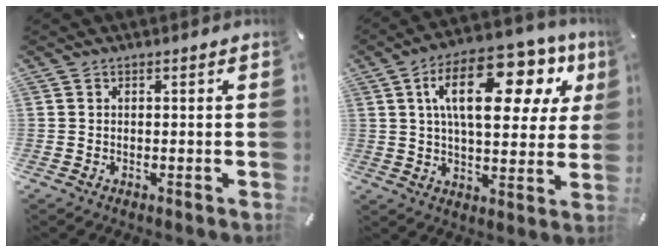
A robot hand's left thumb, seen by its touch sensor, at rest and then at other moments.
{"total": 22.0, "force": [8.9, 10.2, 17.4], "torque": [-0.288, -0.024, 0.139]}